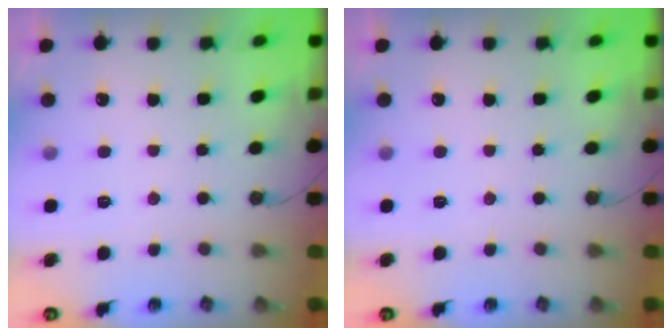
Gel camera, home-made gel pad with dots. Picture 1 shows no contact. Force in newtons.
{"total": 0.0}